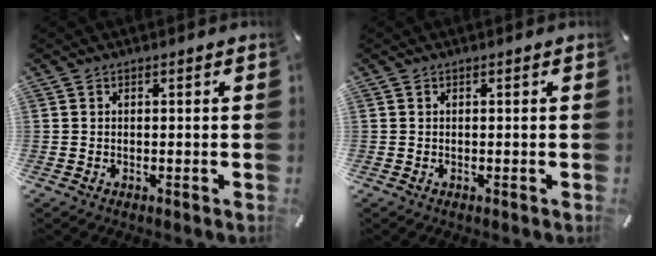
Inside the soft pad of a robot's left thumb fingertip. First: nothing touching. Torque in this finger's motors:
{"motor_torque": [0.01, 0.01, -0.03, 0.00, 0.00]}